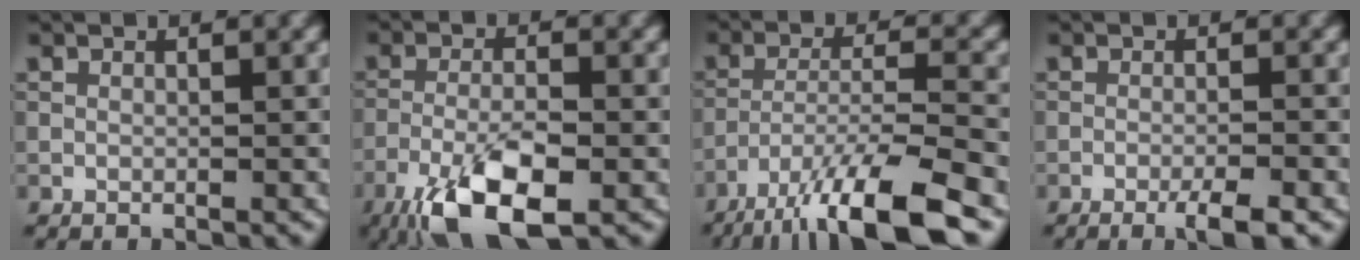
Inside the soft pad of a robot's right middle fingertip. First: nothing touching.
{"total": 8.2, "force": [-4.7, 2.6, 6.2], "torque": [-0.120, -0.009, -0.090]}
{"total": 11.7, "force": [-8.3, 2.6, 7.8], "torque": [-0.143, -0.009, -0.143]}
{"total": 3.2, "force": [-1.9, 0.3, 2.5], "torque": [-0.041, 0.002, -0.037]}